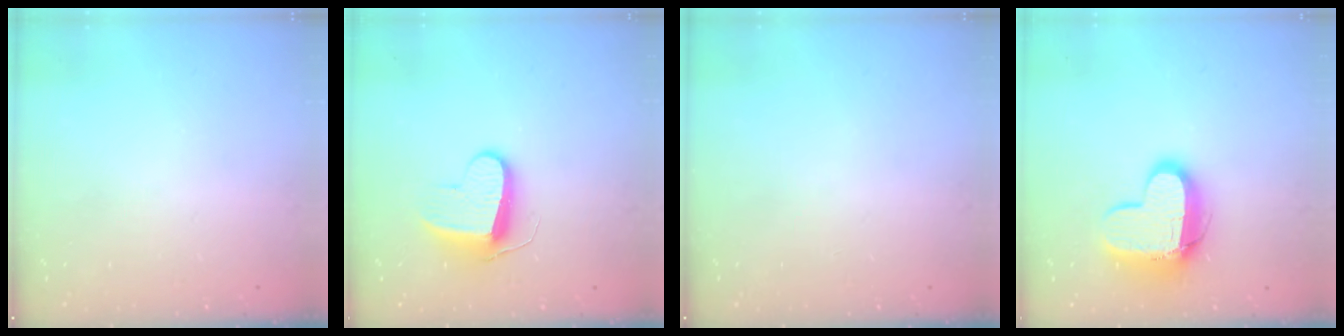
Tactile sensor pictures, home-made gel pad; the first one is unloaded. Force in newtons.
{"total": 9.0, "press": 9.0, "slide": 0.6}
{"total": 0.0}
{"total": 12.9, "press": 12.9, "slide": 1.1}